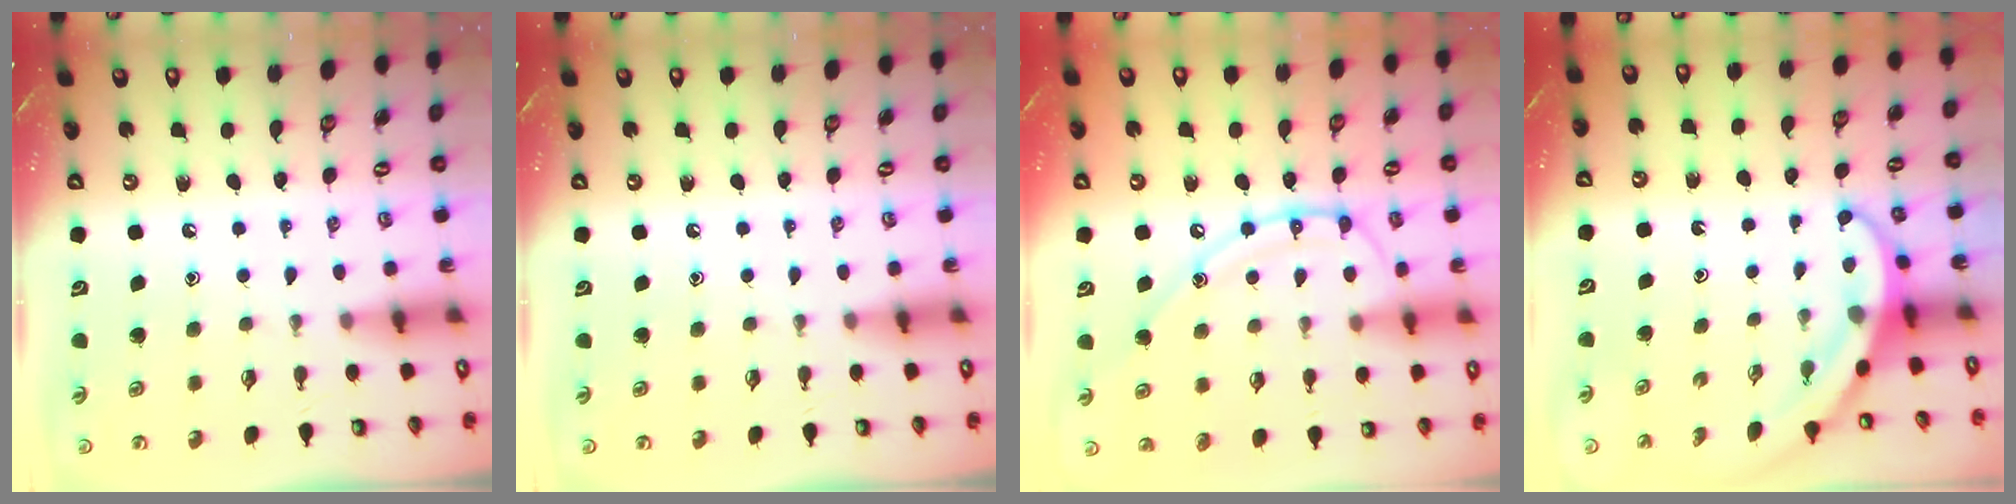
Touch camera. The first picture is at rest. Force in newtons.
{"total": 0.0}
{"total": 14.2, "press": 14.2, "slide": 1.2}
{"total": 3.7, "press": 3.7, "slide": 0.4}